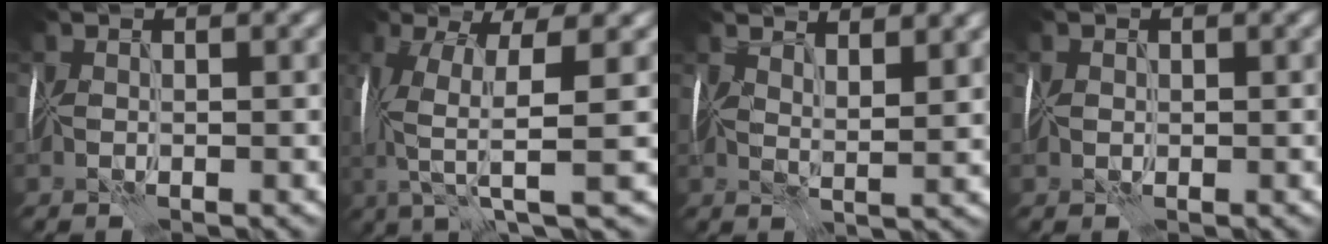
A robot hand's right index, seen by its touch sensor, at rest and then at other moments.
{"total": 6.8, "force": [0.1, 1.6, 6.6], "torque": [-0.152, -0.001, 0.001]}
{"total": 4.5, "force": [3.7, 0.9, 2.4], "torque": [-0.044, 0.006, 0.054]}
{"total": 0.7, "force": [0.2, 0.6, 0.1], "torque": [-0.002, 0.005, 0.001]}